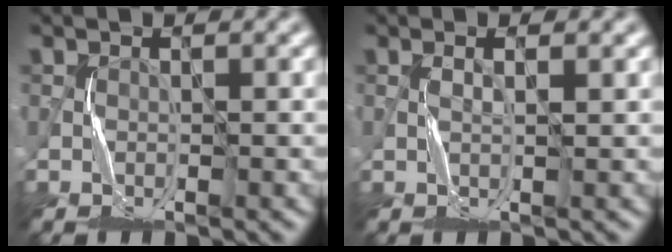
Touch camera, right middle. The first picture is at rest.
{"total": 1.1, "force": [0.4, -0.3, 1.0], "torque": [-0.021, -0.001, 0.008]}